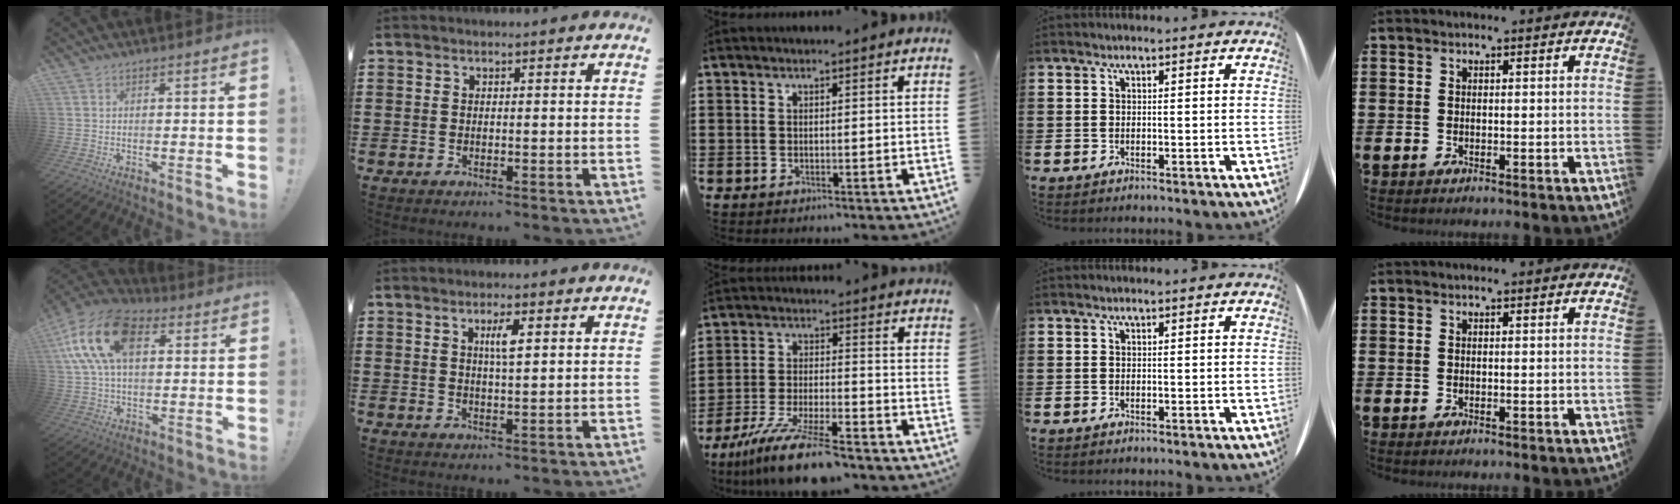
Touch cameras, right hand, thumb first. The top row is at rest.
{"thumb": {"total": 19.5, "force": [6.0, 11.6, 14.4], "torque": [-0.289, 0.001, 0.107]}, "index": {"total": 3.2, "force": [1.1, 0.6, 2.9], "torque": [-0.053, 0.002, 0.013]}, "middle": {"total": 11.0, "force": [-9.2, 0.8, 5.9], "torque": [-0.119, 0.008, -0.178]}}